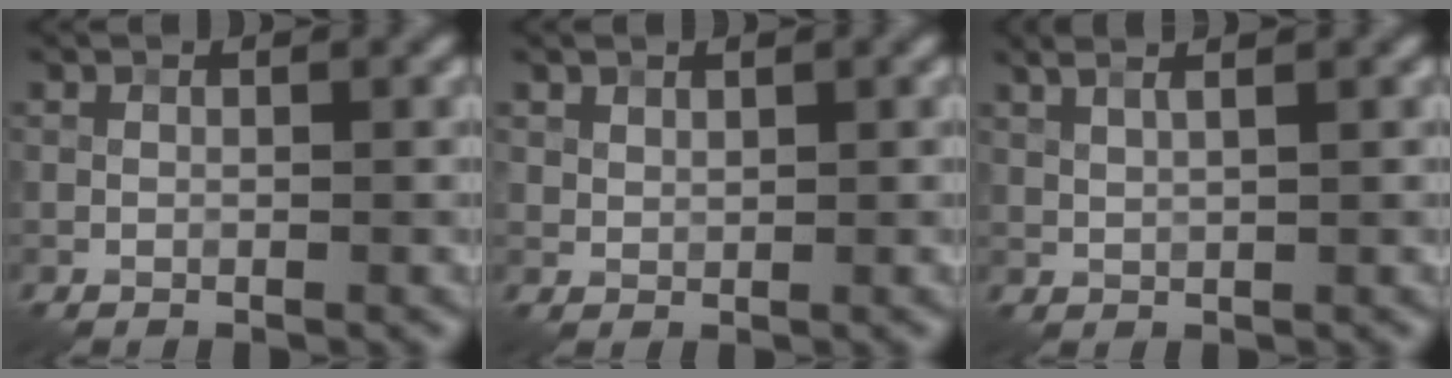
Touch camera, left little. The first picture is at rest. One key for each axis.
{"total": 1.0, "fx": 0.8, "fy": 0.5, "fz": 0.2, "tx": -0.006, "ty": -0.002, "tz": 0.020}
{"total": 4.3, "fx": 2.7, "fy": 1.8, "fz": 2.8, "tx": -0.036, "ty": 0.037, "tz": 0.024}